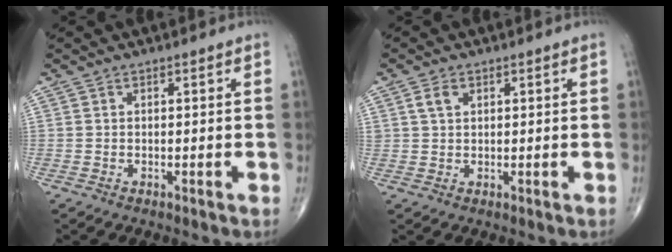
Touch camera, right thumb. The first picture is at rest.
{"total": 2.5, "force": [1.1, 1.6, 1.5], "torque": [-0.024, 0.003, 0.022]}